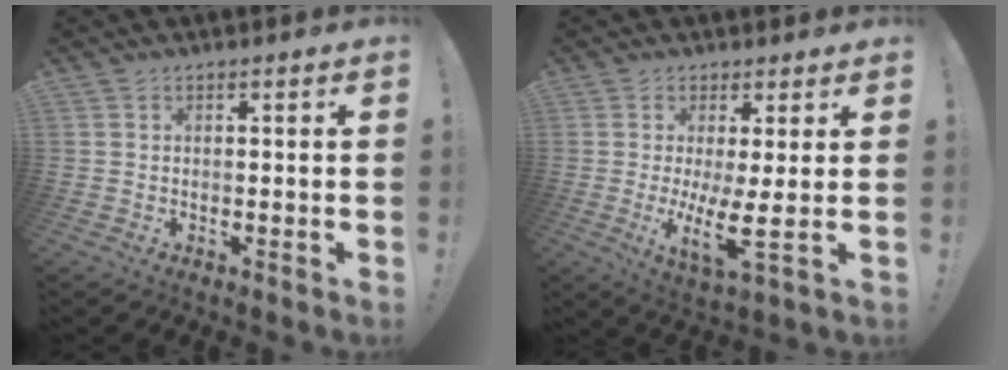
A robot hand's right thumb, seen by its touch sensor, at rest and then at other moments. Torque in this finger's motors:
{"motor_torque": [0.19, 0.24, 0.54, 0.41, 0.26]}